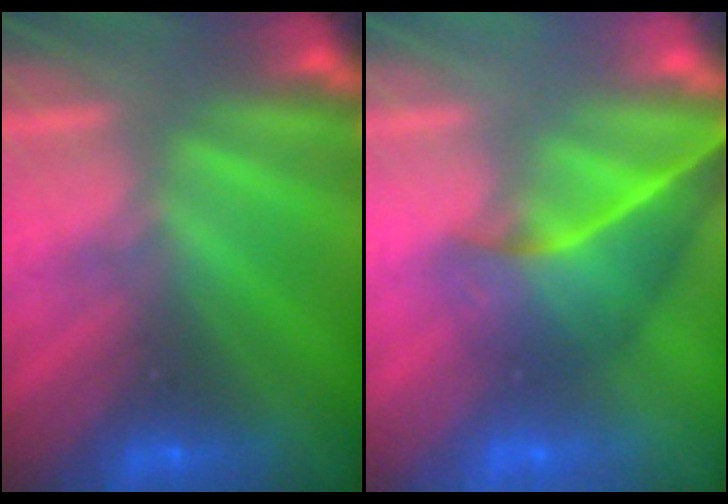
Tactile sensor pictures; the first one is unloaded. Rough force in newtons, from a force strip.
{"total": 3.6}